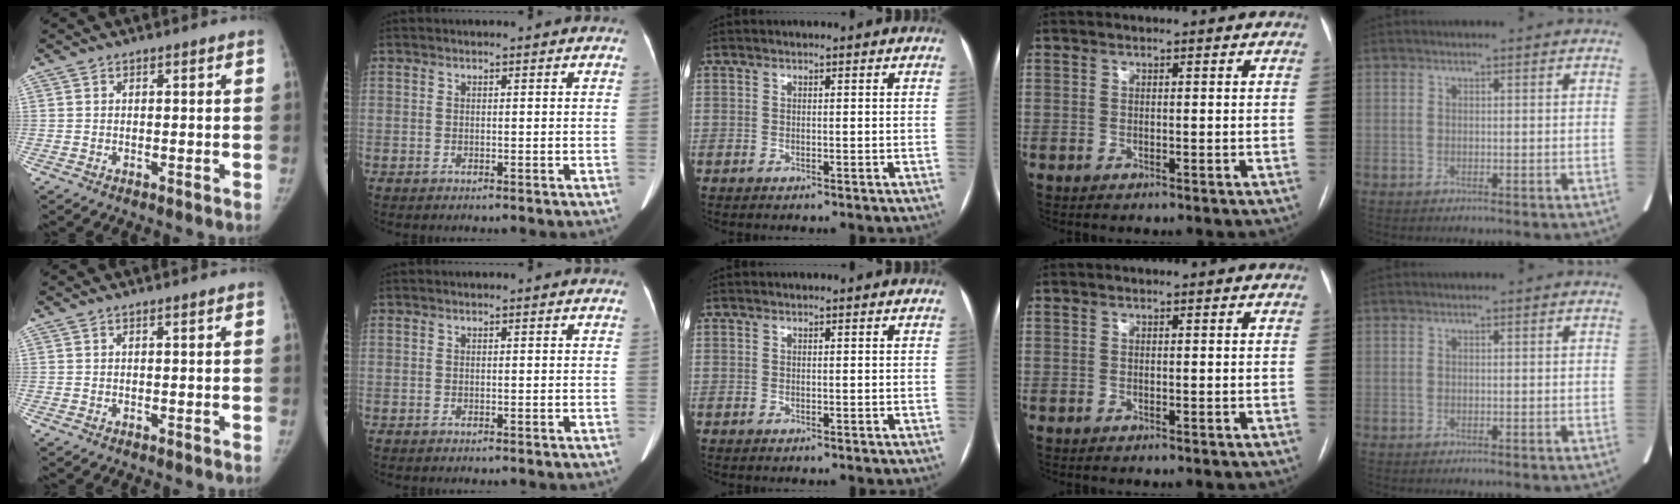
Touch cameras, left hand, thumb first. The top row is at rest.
{}